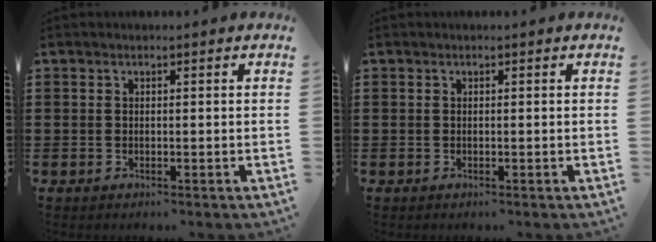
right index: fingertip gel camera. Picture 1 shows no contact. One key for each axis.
{"total": 0.0}